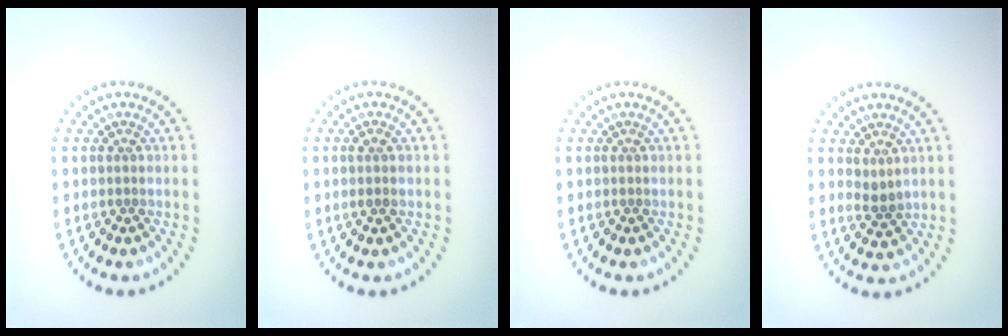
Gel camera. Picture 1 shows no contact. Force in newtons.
{"total": 1.1, "press": 1.0, "slide": 0.5}
{"total": 0.0}
{"total": 1.2, "press": 1.0, "slide": 0.8}